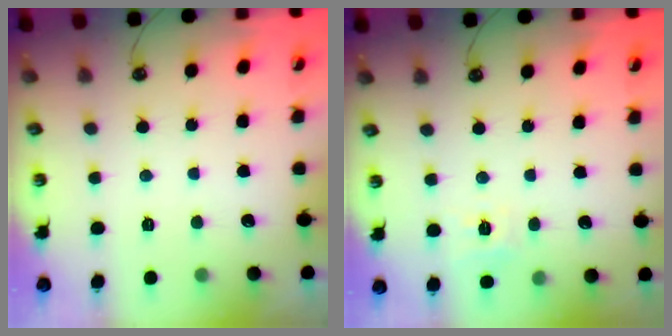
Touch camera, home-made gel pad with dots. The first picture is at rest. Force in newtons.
{"total": 7.4, "press": 7.4, "slide": 0.8}